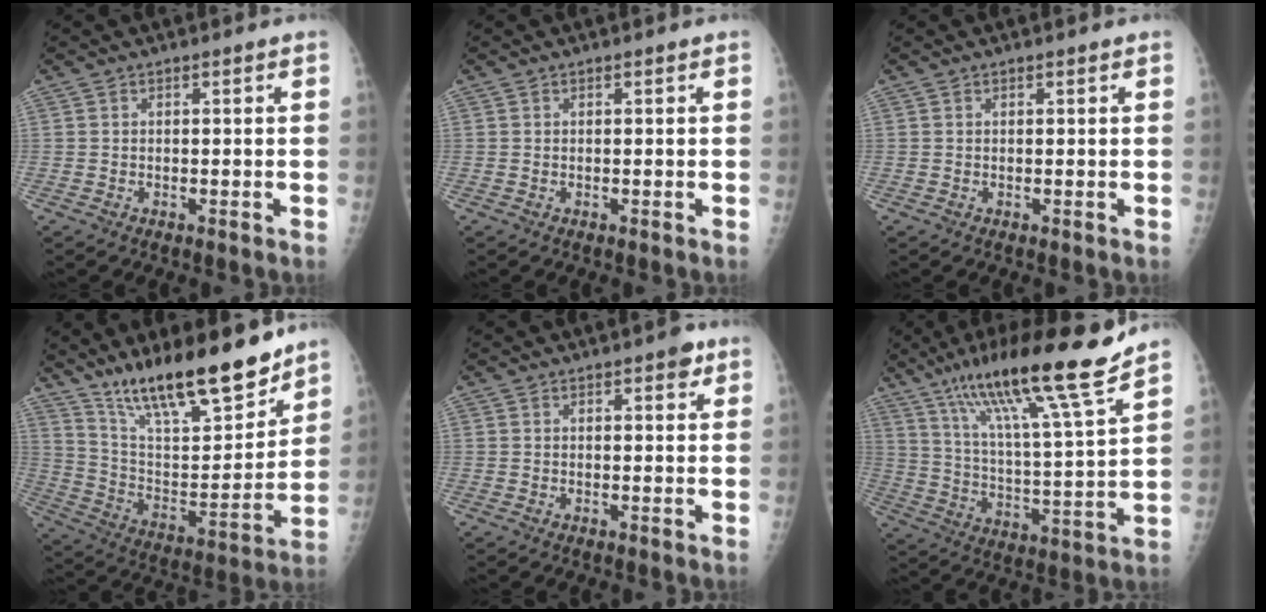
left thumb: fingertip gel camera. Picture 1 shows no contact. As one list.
[{"total": 0.0}, {"total": 0.0}, {"total": 21.8, "force": [16.8, 5.6, 12.6], "torque": [-0.176, -0.092, 0.292]}, {"total": 2.8, "force": [1.6, 1.1, 1.9], "torque": [-0.015, -0.005, 0.017]}, {"total": 20.4, "force": [15.0, 0.9, 13.9], "torque": [-0.217, -0.066, 0.256]}]